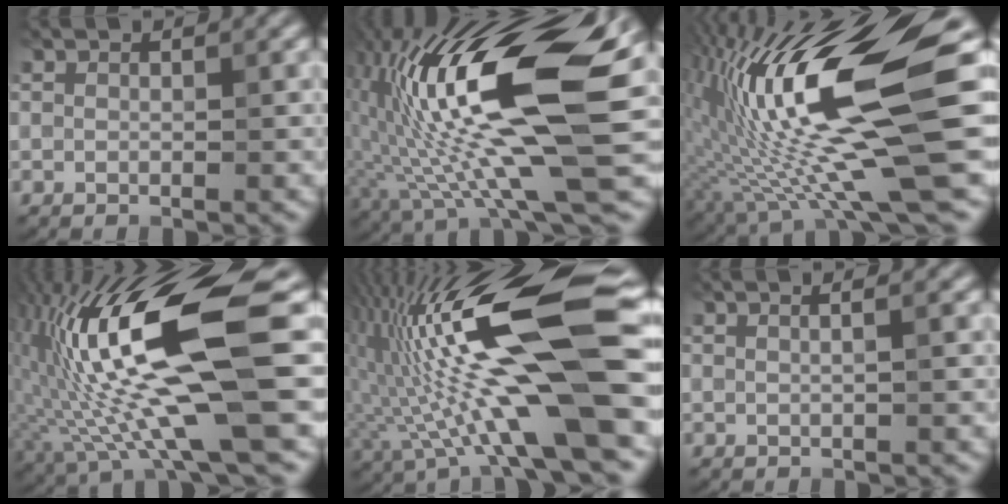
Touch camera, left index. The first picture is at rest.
{"total": 18.1, "force": [1.1, 5.0, 17.3], "torque": [-0.328, 0.011, 0.017]}
{"total": 17.4, "force": [-0.3, 3.8, 17.0], "torque": [-0.313, 0.015, -0.007]}
{"total": 16.4, "force": [0.3, 3.9, 15.9], "torque": [-0.300, 0.011, 0.010]}
{"total": 16.2, "force": [0.6, 3.0, 15.9], "torque": [-0.274, 0.027, 0.008]}
{"total": 2.7, "force": [1.0, 1.4, 2.0], "torque": [-0.003, 0.012, -0.017]}